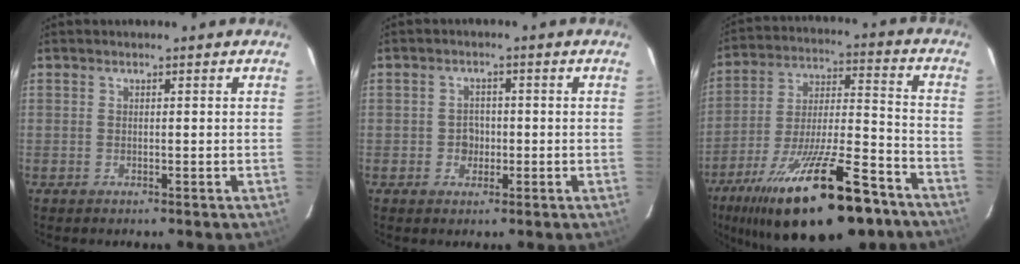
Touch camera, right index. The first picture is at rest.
{"total": 2.8, "force": [-0.6, 2.6, 0.8], "torque": [-0.015, 0.008, -0.008]}
{"total": 27.0, "force": [-18.0, 8.0, 18.4], "torque": [-0.331, -0.035, -0.276]}